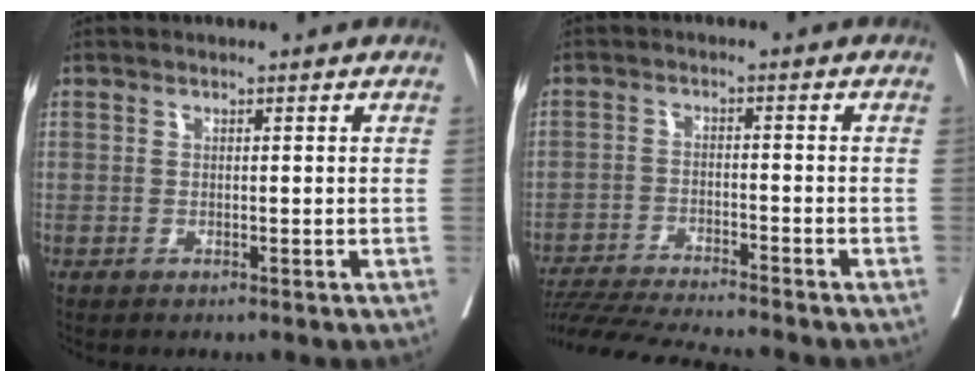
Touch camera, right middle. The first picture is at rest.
{"total": 12.4, "force": [-11.5, -0.7, 4.8], "torque": [-0.075, -0.017, -0.189]}